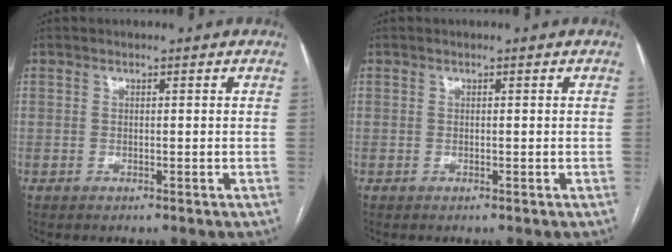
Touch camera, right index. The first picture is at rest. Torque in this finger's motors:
{"motor_torque": [-0.28, 0.12, -0.03, -0.01]}